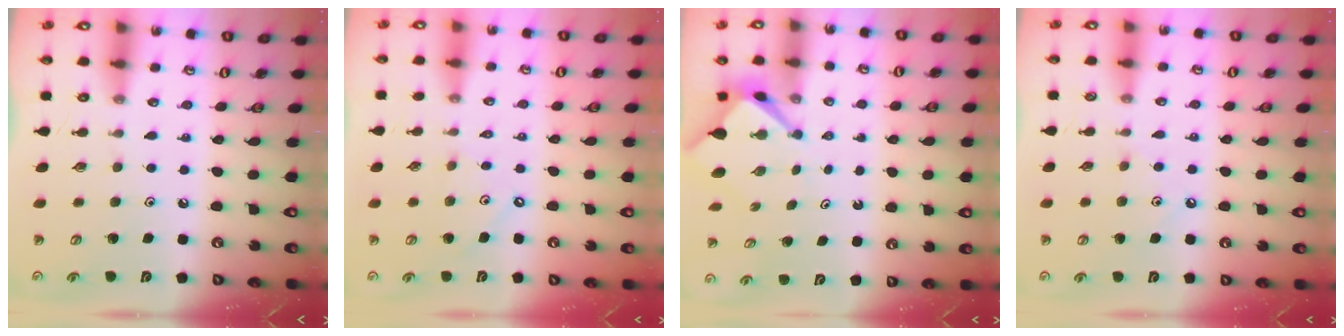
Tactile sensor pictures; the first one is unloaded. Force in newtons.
{"total": 4.1, "press": 4.1, "slide": 0.3}
{"total": 3.2, "press": 3.2, "slide": 0.3}
{"total": 5.2, "press": 5.2, "slide": 0.6}